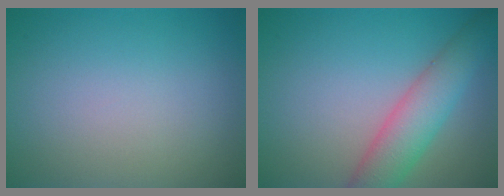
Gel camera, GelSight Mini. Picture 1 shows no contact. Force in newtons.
{"total": 5.0, "press": 5.0, "slide": 0.1}